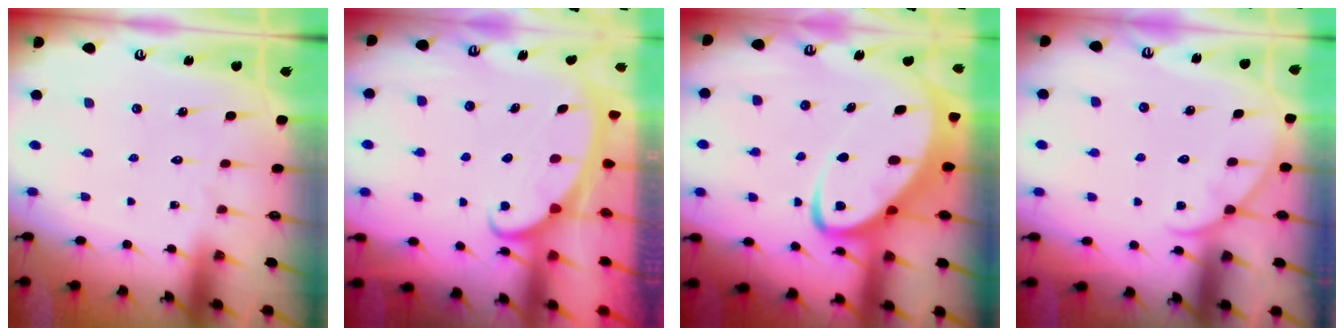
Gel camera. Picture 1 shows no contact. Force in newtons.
{"total": 2.3, "press": 2.3, "slide": 0.3}
{"total": 7.1, "press": 7.1, "slide": 0.8}
{"total": 2.8, "press": 2.8, "slide": 0.3}